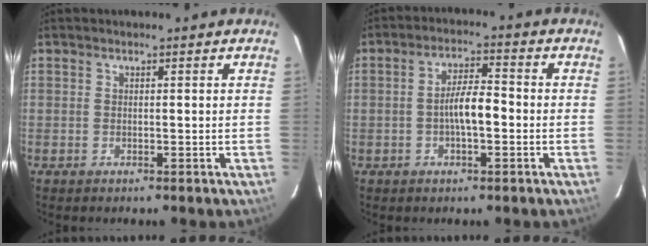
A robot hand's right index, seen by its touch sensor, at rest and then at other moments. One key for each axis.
{"total": 5.6, "fx": -1.3, "fy": 1.6, "fz": 5.2, "tx": -0.095, "ty": 0.010, "tz": -0.021}